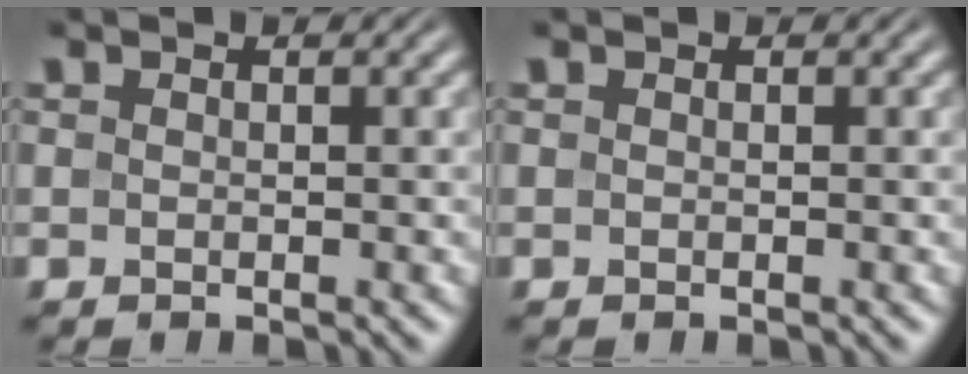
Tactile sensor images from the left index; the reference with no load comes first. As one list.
[{"total": 0.0}]